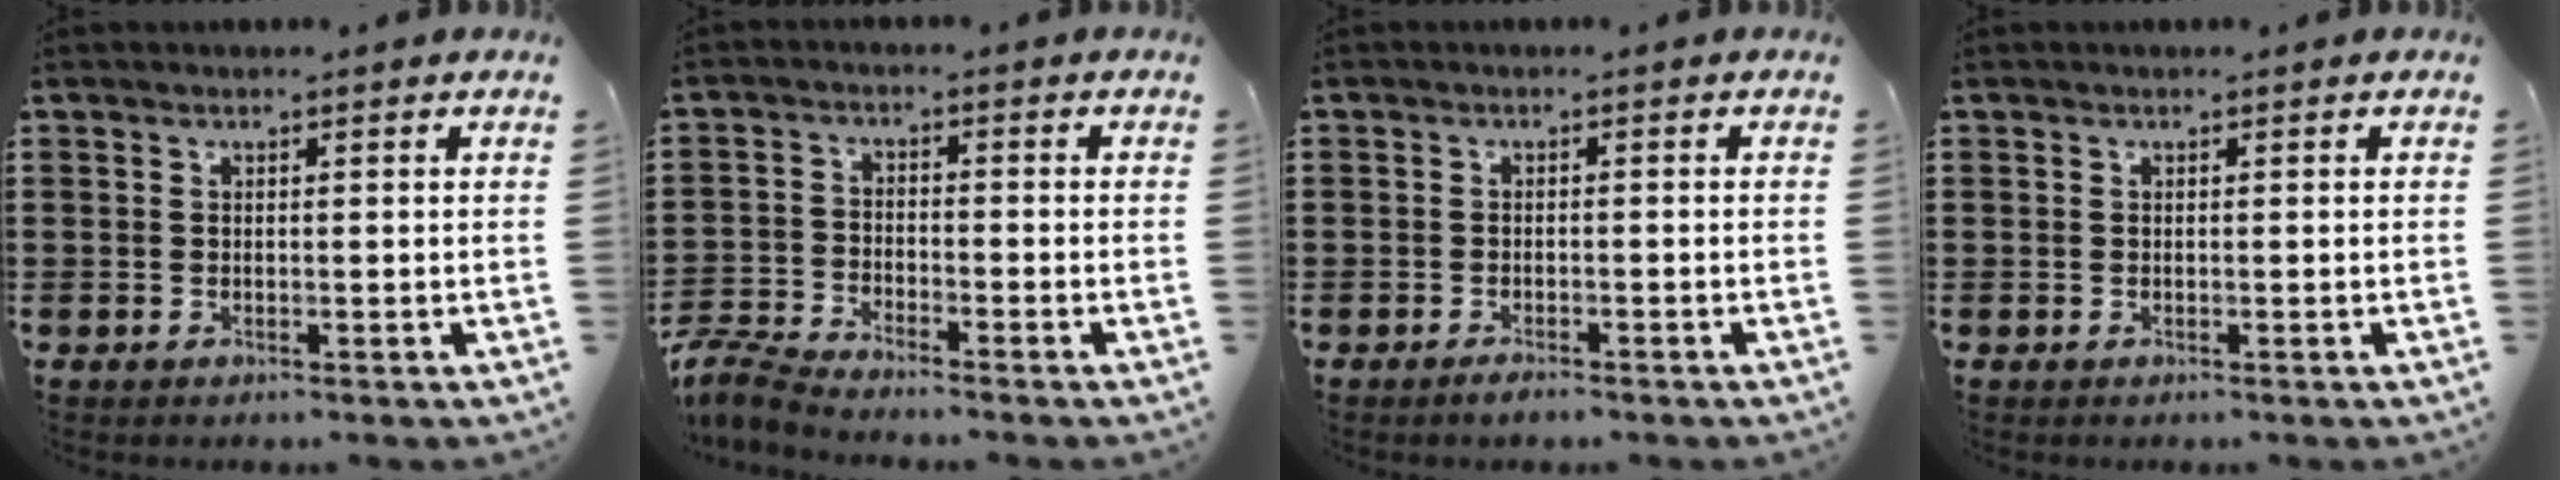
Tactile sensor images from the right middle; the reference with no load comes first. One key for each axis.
{"total": 4.7, "fx": -4.5, "fy": 0.2, "fz": 1.3, "tx": -0.052, "ty": -0.012, "tz": -0.097}
{"total": 1.2, "fx": -1.0, "fy": 0.2, "fz": 0.5, "tx": -0.014, "ty": -0.007, "tz": -0.018}
{"total": 0.0}